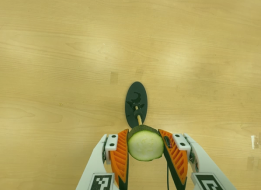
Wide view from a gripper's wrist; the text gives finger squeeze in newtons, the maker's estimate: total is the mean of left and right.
{"total": 10.7, "left": 9.3, "right": 12.2}